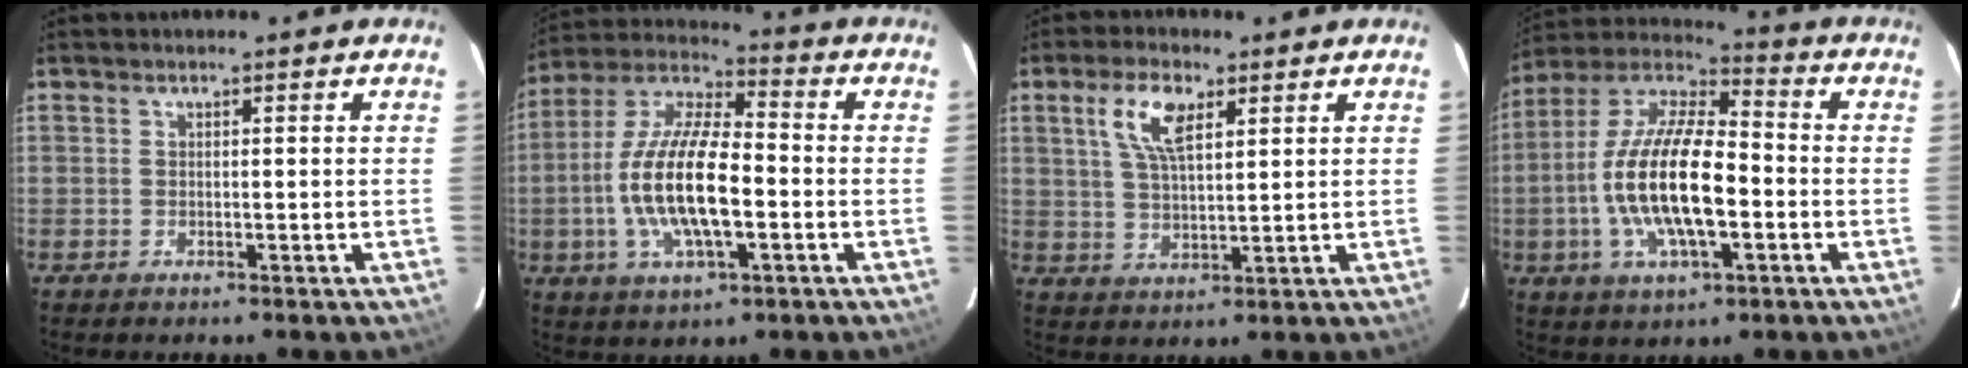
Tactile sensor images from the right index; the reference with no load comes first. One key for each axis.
{"total": 16.9, "fx": -3.2, "fy": 5.9, "fz": 15.5, "tx": -0.310, "ty": -0.001, "tz": -0.065}
{"total": 7.5, "fx": 3.4, "fy": 3.0, "fz": 5.9, "tx": -0.118, "ty": 0.012, "tz": 0.068}
{"total": 18.3, "fx": -3.5, "fy": 6.6, "fz": 16.7, "tx": -0.332, "ty": -0.002, "tz": -0.072}